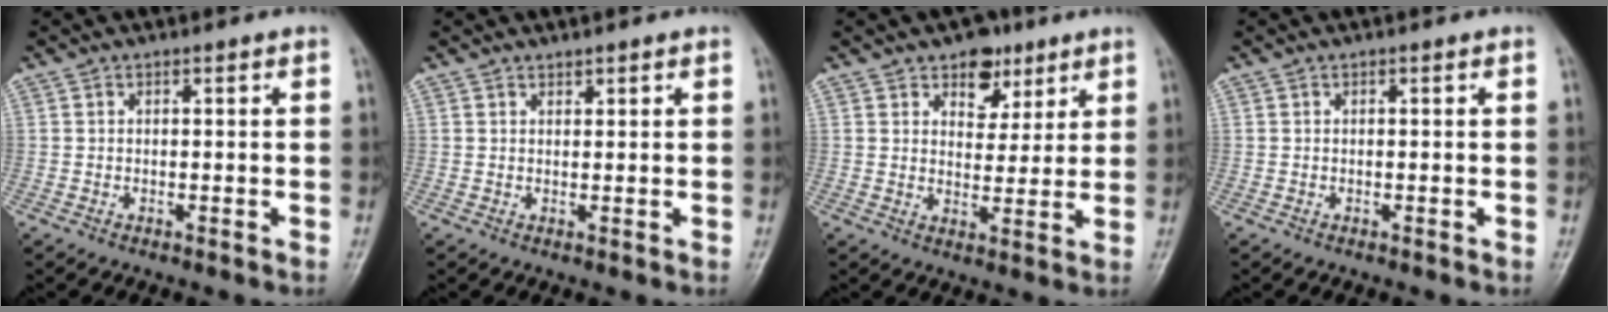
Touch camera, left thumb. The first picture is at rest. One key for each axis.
{"total": 0.9, "fx": 0.8, "fy": 0.3, "fz": 0.2, "tx": 0.003, "ty": -0.007, "tz": 0.013}
{"total": 7.0, "fx": 4.3, "fy": 4.7, "fz": 3.0, "tx": -0.009, "ty": -0.020, "tz": 0.063}
{"total": 0.0}